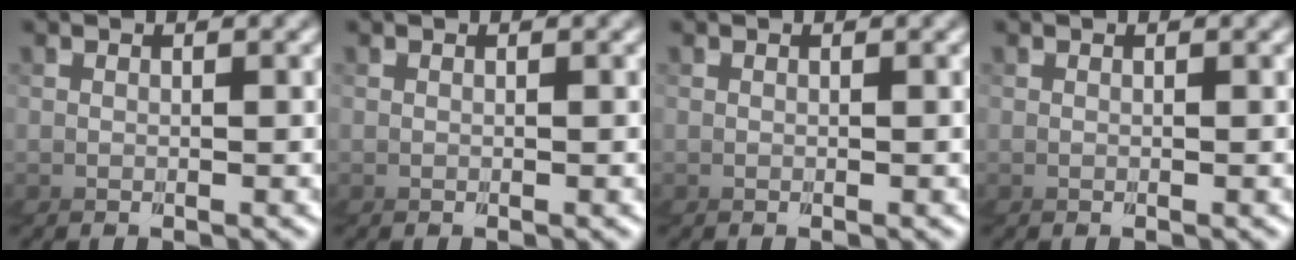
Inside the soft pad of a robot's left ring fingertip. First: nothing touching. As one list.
[{"total": 0.0}, {"total": 0.0}, {"total": 0.0}]